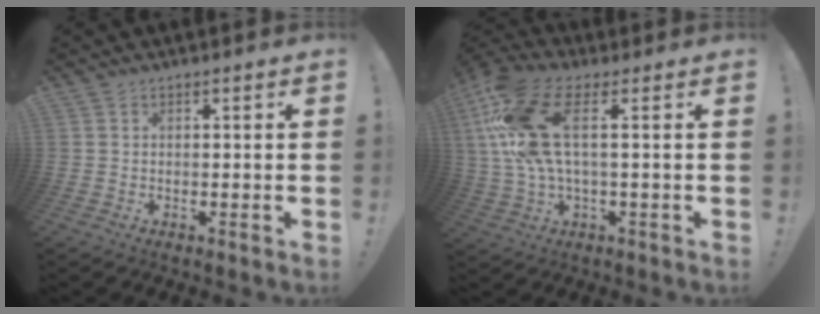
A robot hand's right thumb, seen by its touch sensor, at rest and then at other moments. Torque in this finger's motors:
{"motor_torque": [1.02, 1.05, 1.22, 1.05, 0.36]}